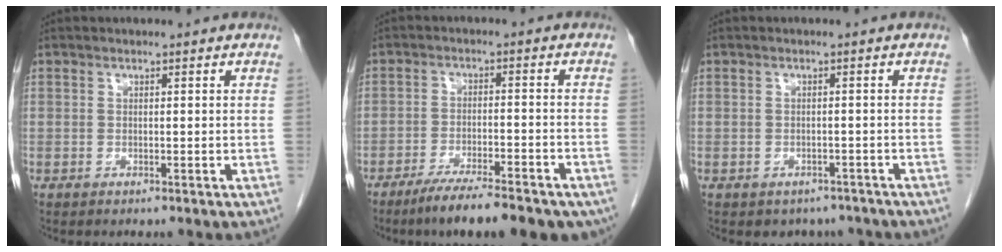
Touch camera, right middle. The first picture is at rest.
{"total": 13.9, "force": [-10.7, 2.6, 8.4], "torque": [-0.099, -0.011, -0.157]}
{"total": 4.2, "force": [-3.5, 2.4, 0.2], "torque": [0.006, 0.011, -0.040]}